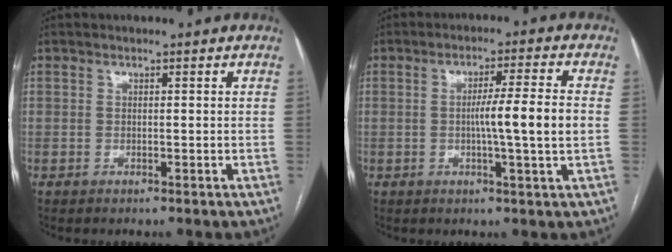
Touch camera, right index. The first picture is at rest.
{"total": 7.6, "force": [-0.5, -0.9, 7.6], "torque": [-0.120, 0.001, -0.007]}